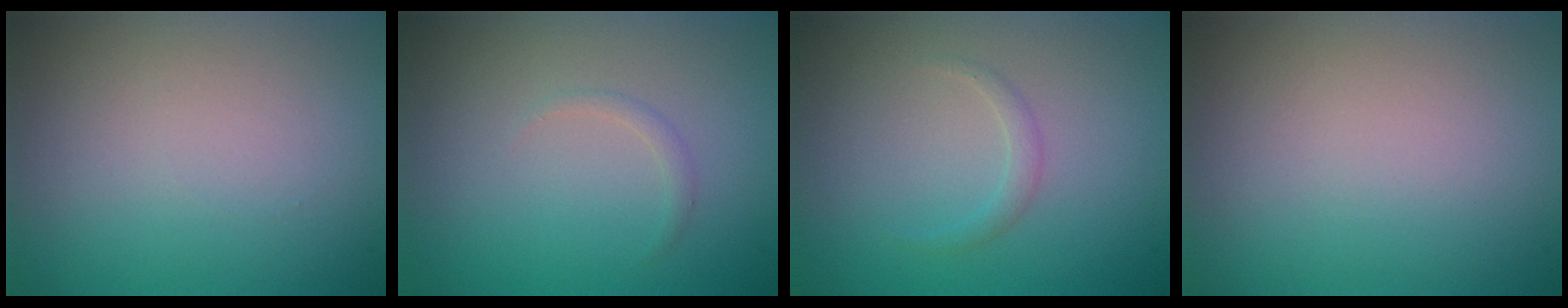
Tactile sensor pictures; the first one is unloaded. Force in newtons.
{"total": 0.7, "press": 0.7, "slide": 0.1}
{"total": 1.0, "press": 1.0, "slide": 0.1}
{"total": 0.0}